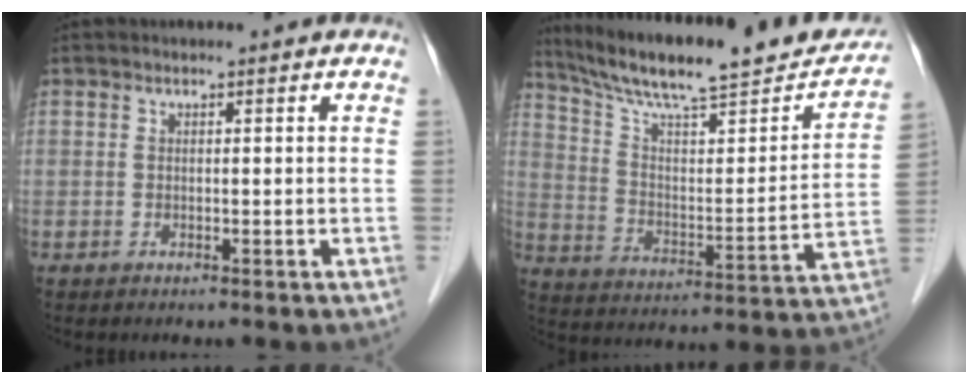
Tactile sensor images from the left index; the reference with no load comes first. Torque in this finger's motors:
{"motor_torque": [-0.11, -0.29, 0.28, 0.08]}